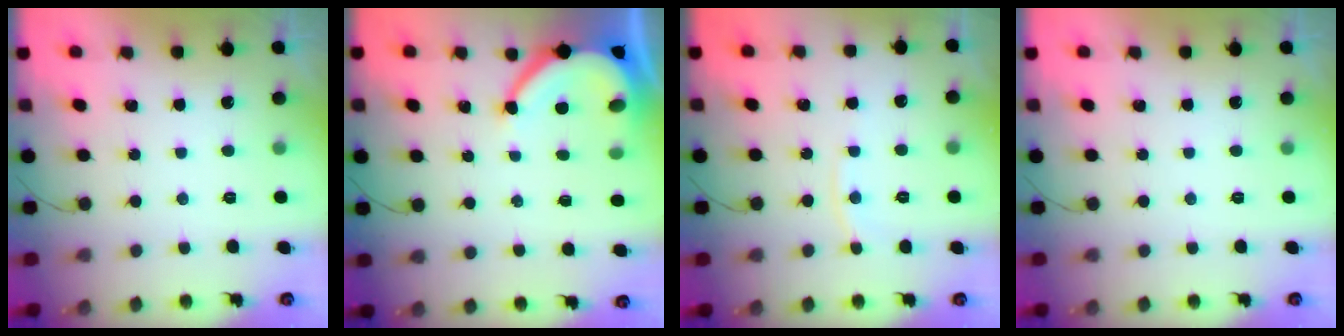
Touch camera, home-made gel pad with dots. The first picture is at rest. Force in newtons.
{"total": 7.6, "press": 7.5, "slide": 0.6}
{"total": 4.6, "press": 4.6, "slide": 0.2}
{"total": 0.0}